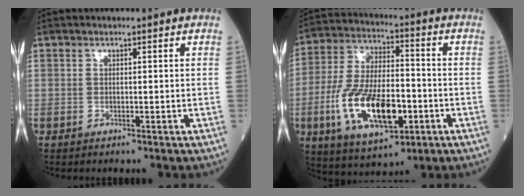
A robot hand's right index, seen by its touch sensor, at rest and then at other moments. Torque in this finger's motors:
{"motor_torque": [1.85, -0.29, 1.05, 0.21]}